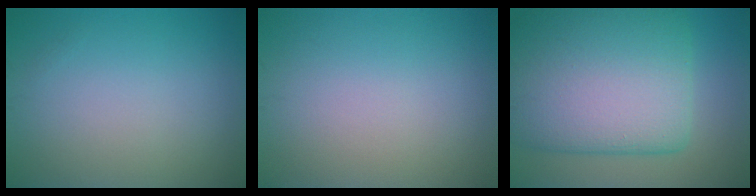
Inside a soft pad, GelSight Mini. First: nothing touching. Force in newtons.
{"total": 0.0}
{"total": 13.8, "press": 13.8, "slide": 0.9}